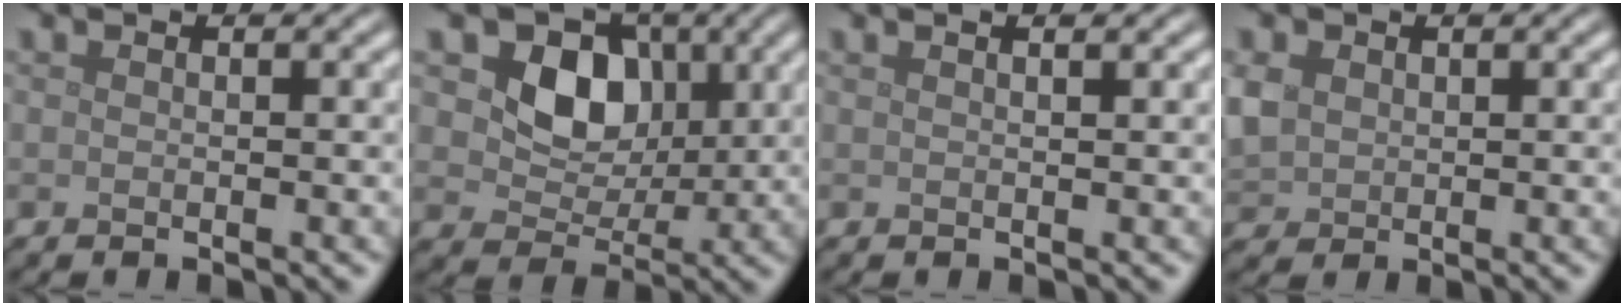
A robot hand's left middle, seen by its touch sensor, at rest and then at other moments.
{"total": 5.6, "force": [1.5, 4.4, 3.2], "torque": [-0.056, -0.008, 0.016]}
{"total": 2.3, "force": [1.3, 1.0, 1.6], "torque": [-0.005, 0.002, -0.007]}
{"total": 3.4, "force": [0.7, 3.0, 1.6], "torque": [-0.062, -0.001, 0.015]}